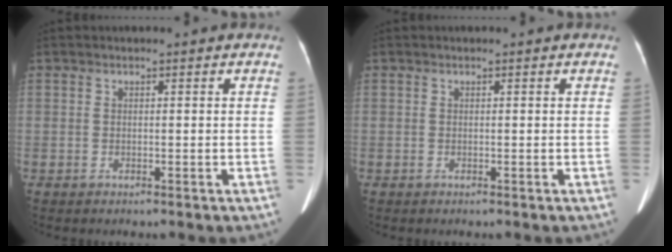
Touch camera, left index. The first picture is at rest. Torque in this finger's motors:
{"motor_torque": [0.00, 0.00, 0.00, 0.00]}